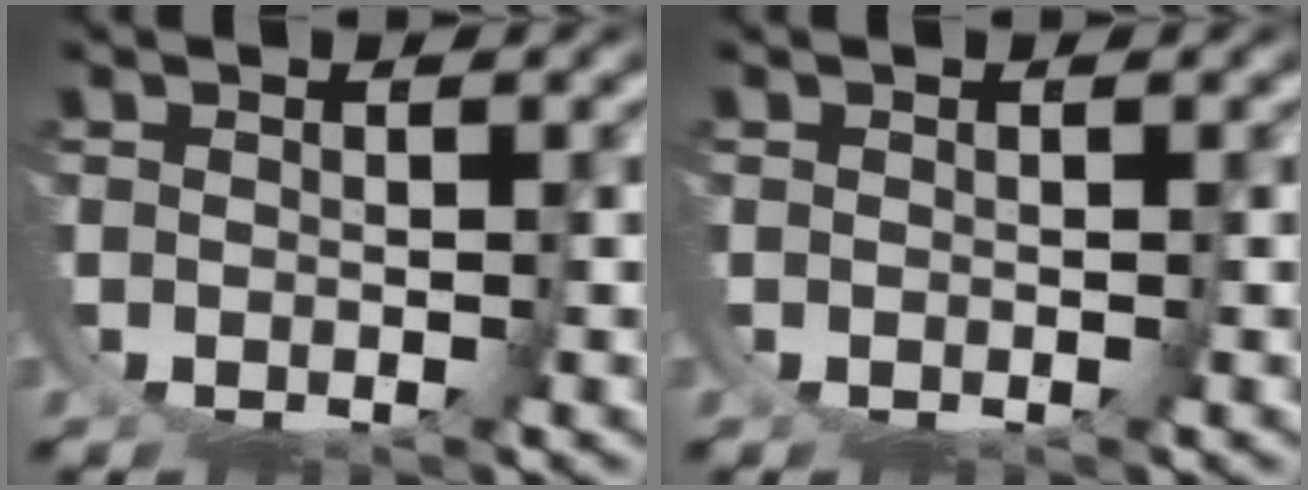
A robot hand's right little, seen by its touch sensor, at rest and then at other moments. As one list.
[{"total": 0.0}]